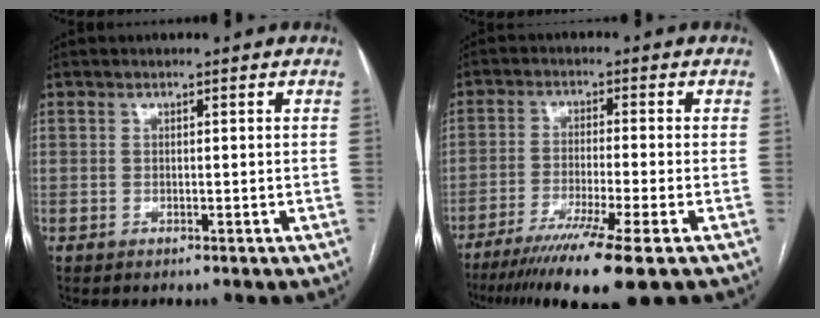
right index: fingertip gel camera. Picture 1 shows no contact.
{"total": 11.8, "force": [-7.9, -1.0, 8.7], "torque": [-0.143, -0.033, -0.126]}